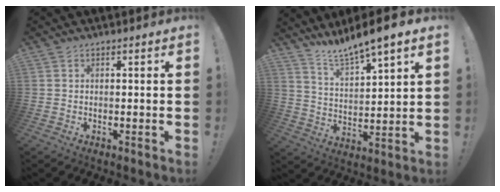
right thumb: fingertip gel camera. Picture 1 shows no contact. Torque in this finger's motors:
{"motor_torque": [0.75, 0.99, 0.17, 0.65, 0.24]}